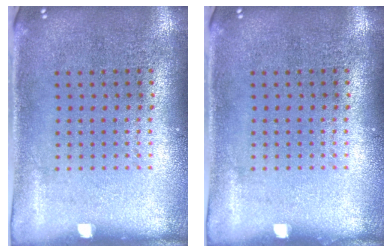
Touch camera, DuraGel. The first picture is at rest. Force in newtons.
{"total": 0.0}